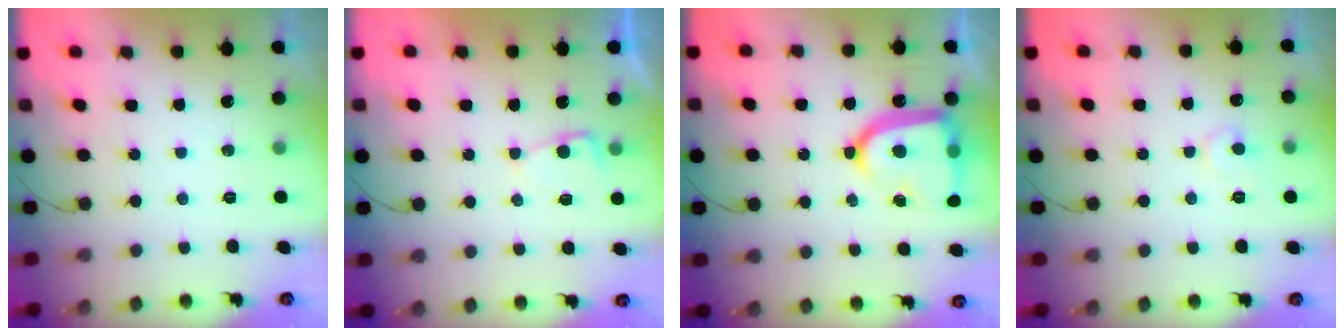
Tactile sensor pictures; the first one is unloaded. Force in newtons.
{"total": 2.9, "press": 2.9, "slide": 0.3}
{"total": 18.3, "press": 18.2, "slide": 1.5}
{"total": 5.6, "press": 5.6, "slide": 0.5}